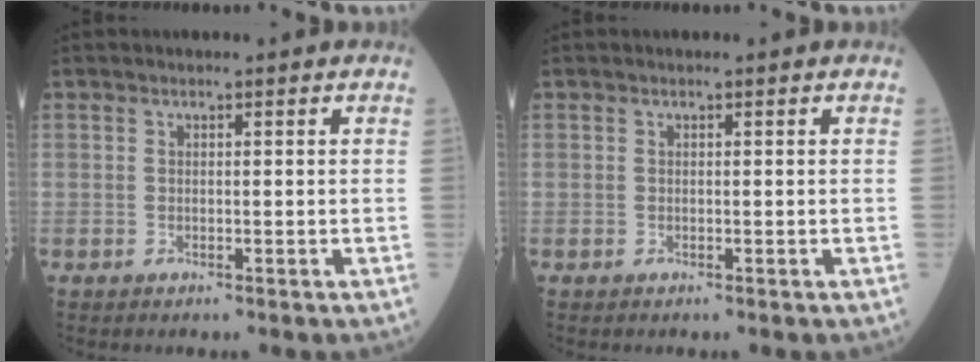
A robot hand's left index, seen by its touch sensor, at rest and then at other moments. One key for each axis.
{"total": 0.0}